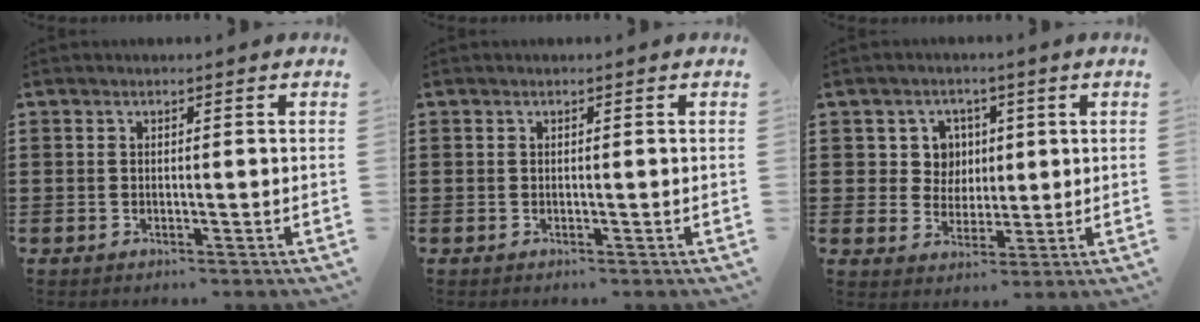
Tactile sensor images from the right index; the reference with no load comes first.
{"total": 0.0}
{"total": 5.3, "force": [1.4, 4.8, 1.6], "torque": [-0.047, 0.014, 0.023]}